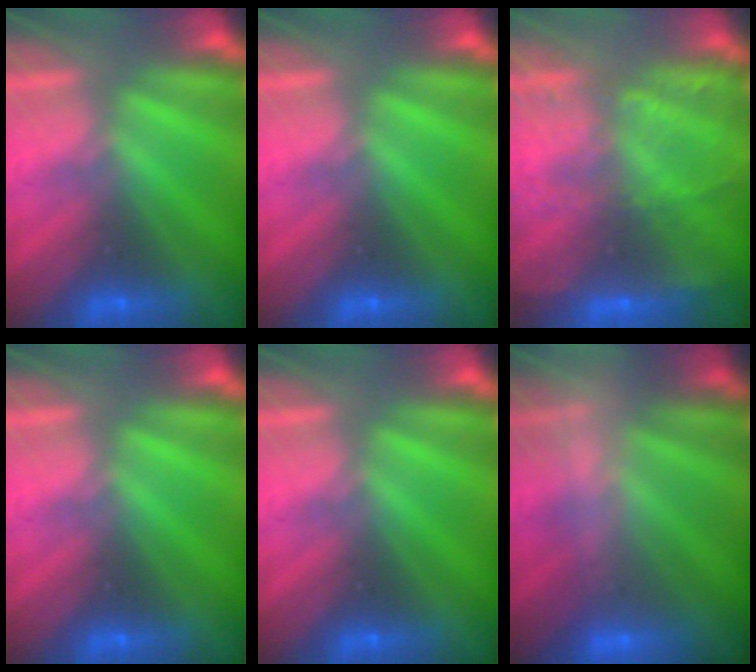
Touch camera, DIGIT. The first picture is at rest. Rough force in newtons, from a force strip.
{"total": 0.0}
{"total": 8.1}
{"total": 0.0}
{"total": 0.0}
{"total": 2.4}